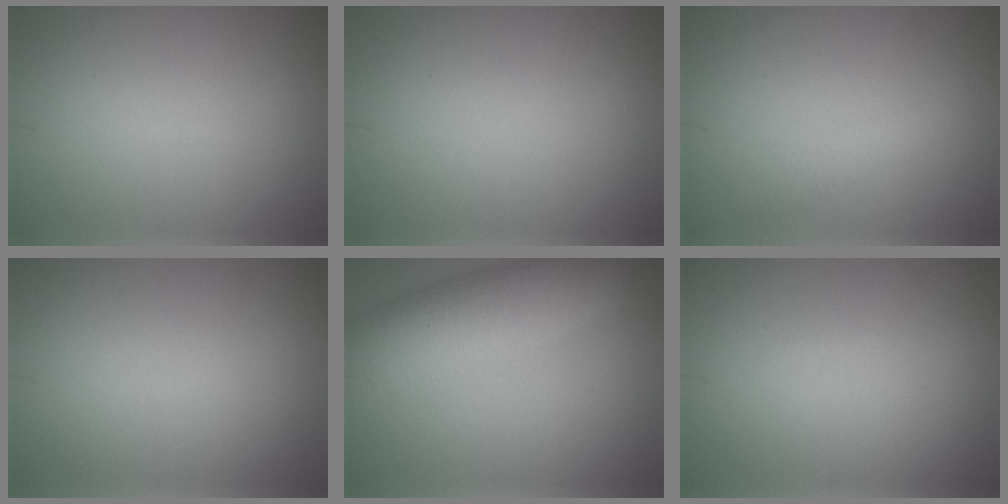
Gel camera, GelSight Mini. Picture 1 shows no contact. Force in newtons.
{"total": 0.0}
{"total": 1.2, "press": 1.2, "slide": 0.0}
{"total": 0.0}
{"total": 7.9, "press": 7.9, "slide": 0.2}
{"total": 0.0}